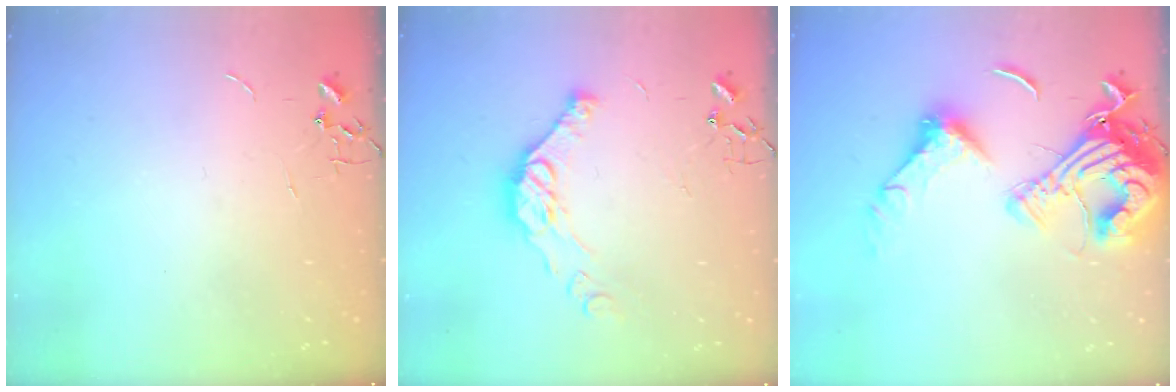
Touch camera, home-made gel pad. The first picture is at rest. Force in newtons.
{"total": 12.5, "press": 12.4, "slide": 1.3}
{"total": 21.7, "press": 21.5, "slide": 2.5}